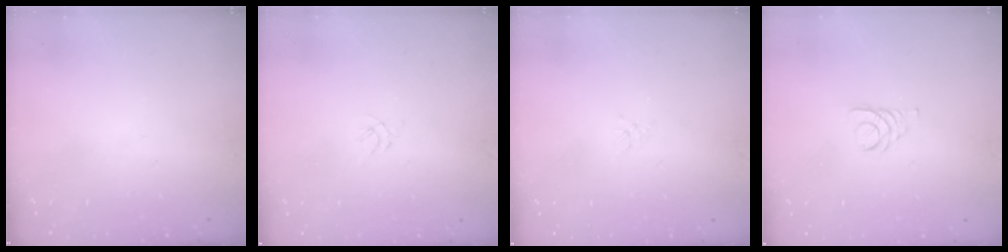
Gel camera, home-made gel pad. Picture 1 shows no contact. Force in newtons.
{"total": 1.2, "press": 1.1, "slide": 0.5}
{"total": 0.0}
{"total": 2.9, "press": 2.9, "slide": 0.3}